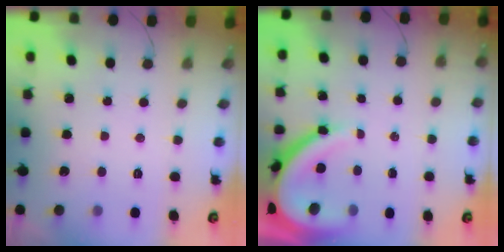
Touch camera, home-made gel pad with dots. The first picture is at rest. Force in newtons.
{"total": 10.9, "press": 10.9, "slide": 1.1}